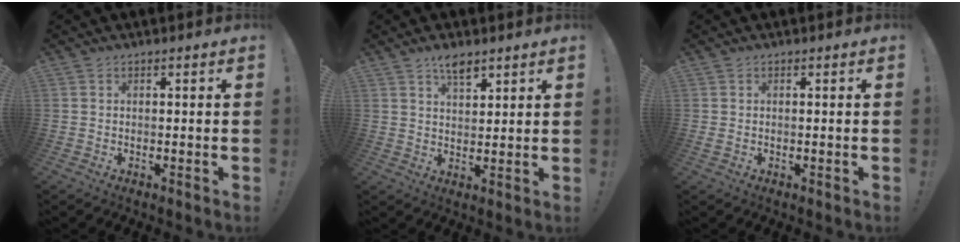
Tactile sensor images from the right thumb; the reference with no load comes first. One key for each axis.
{"total": 5.9, "fx": 4.2, "fy": 2.5, "fz": 3.2, "tx": -0.049, "ty": -0.022, "tz": 0.074}
{"total": 0.6, "fx": 0.2, "fy": 0.2, "fz": 0.5, "tx": -0.005, "ty": -0.002, "tz": 0.002}